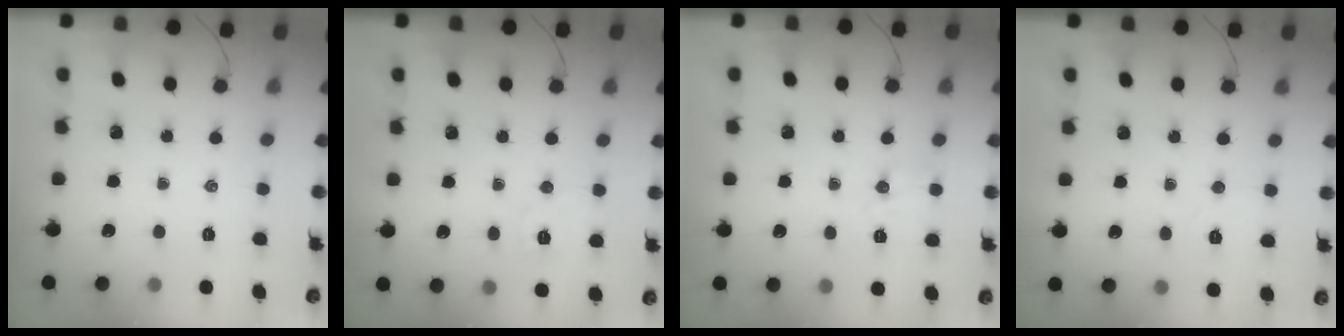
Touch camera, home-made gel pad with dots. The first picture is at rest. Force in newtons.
{"total": 5.0, "press": 4.8, "slide": 1.3}
{"total": 4.8, "press": 4.7, "slide": 0.9}
{"total": 4.1, "press": 4.0, "slide": 0.9}